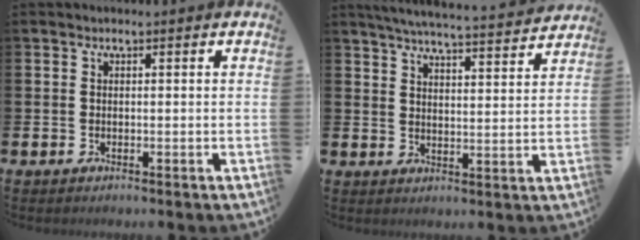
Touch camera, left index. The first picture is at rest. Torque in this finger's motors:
{"motor_torque": [0.92, -1.20, 0.29, 0.02]}